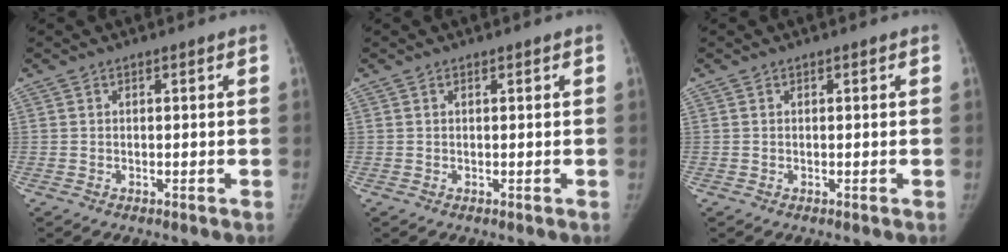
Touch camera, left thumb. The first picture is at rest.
{"total": 0.0}
{"total": 0.0}